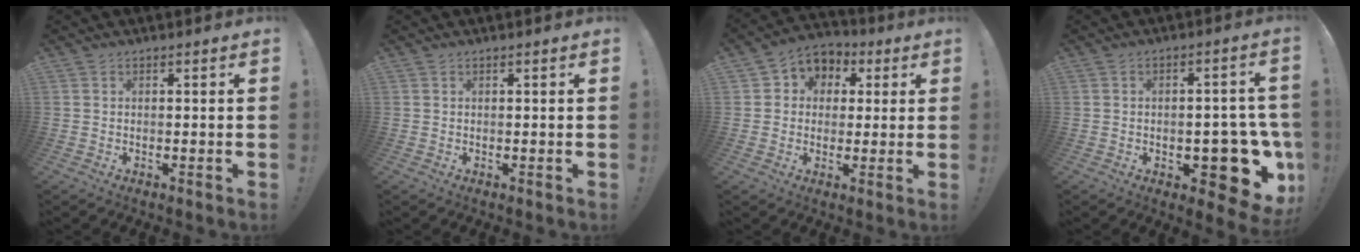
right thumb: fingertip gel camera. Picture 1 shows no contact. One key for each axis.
{"total": 0.5, "fx": 0.3, "fy": -0.1, "fz": 0.5, "tx": -0.008, "ty": 0.000, "tz": 0.004}
{"total": 6.7, "fx": 0.4, "fy": 6.3, "fz": 2.0, "tx": -0.030, "ty": 0.006, "tz": 0.014}
{"total": 13.1, "fx": -3.9, "fy": 6.9, "fz": 10.4, "tx": -0.101, "ty": 0.022, "tz": -0.053}